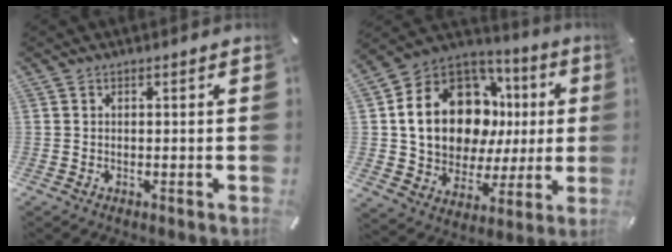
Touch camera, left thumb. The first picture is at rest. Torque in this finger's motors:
{"motor_torque": [2.48, 2.48, 1.63, -1.14, 0.30]}